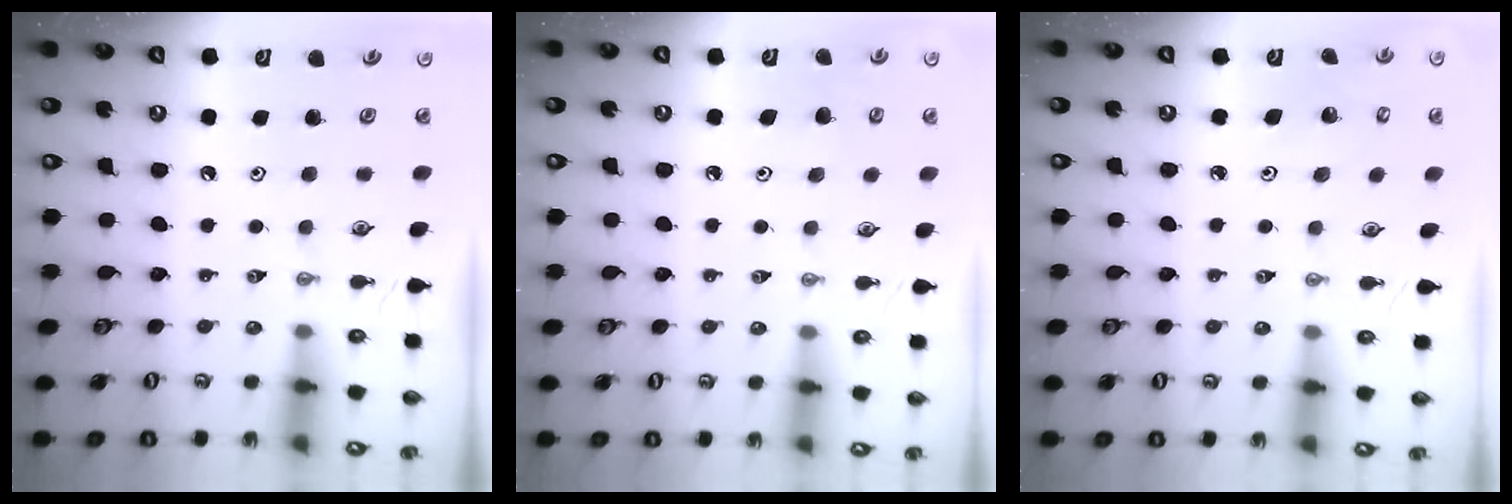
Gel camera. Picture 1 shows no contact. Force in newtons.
{"total": 4.4, "press": 4.4, "slide": 0.4}
{"total": 1.9, "press": 1.9, "slide": 0.1}